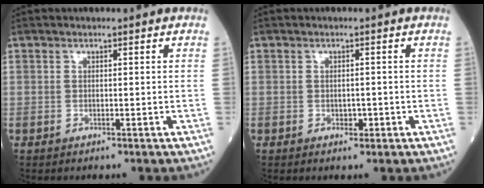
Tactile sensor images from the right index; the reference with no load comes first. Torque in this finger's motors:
{"motor_torque": [-0.29, -0.04, -0.04, -0.01]}